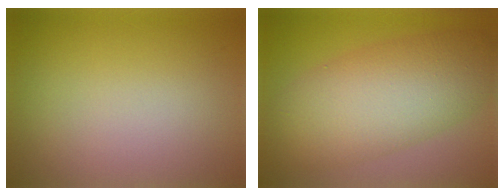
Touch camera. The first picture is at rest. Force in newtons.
{"total": 9.7, "press": 9.7, "slide": 0.3}